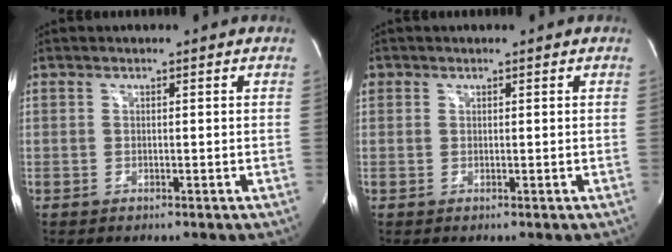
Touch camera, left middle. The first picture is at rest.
{"total": 1.3, "force": [0.6, 1.1, 0.3], "torque": [0.001, 0.011, 0.010]}